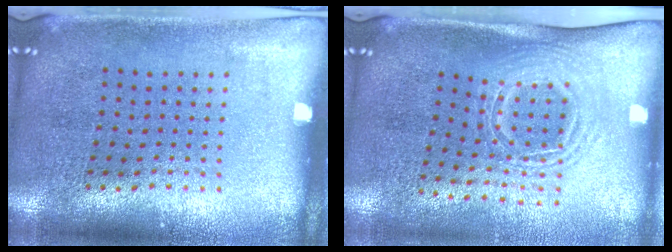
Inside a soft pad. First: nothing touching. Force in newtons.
{"total": 1.7, "press": 1.2, "slide": 1.1}